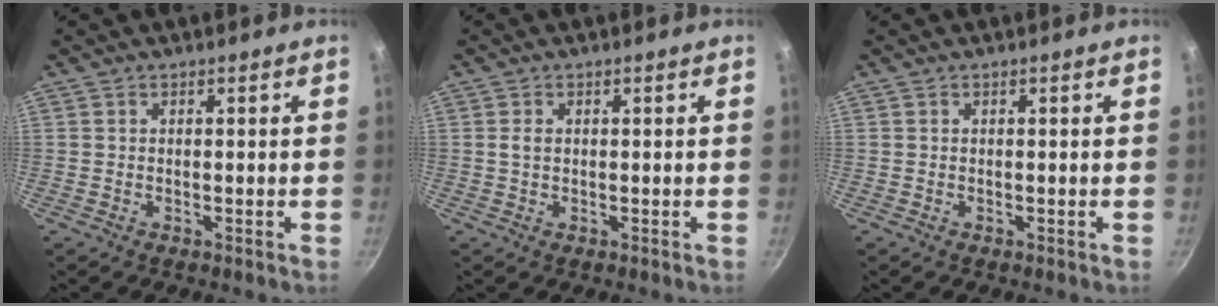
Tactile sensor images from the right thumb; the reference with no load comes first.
{"total": 1.4, "force": [0.2, 1.0, 1.0], "torque": [-0.017, 0.001, 0.003]}
{"total": 0.0}